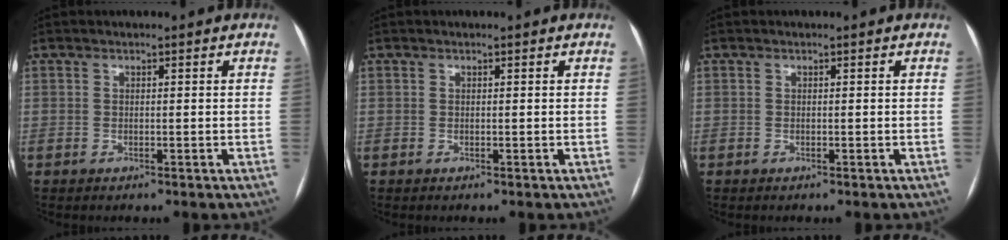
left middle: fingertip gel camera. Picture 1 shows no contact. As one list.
[{"total": 0.0}, {"total": 0.0}]